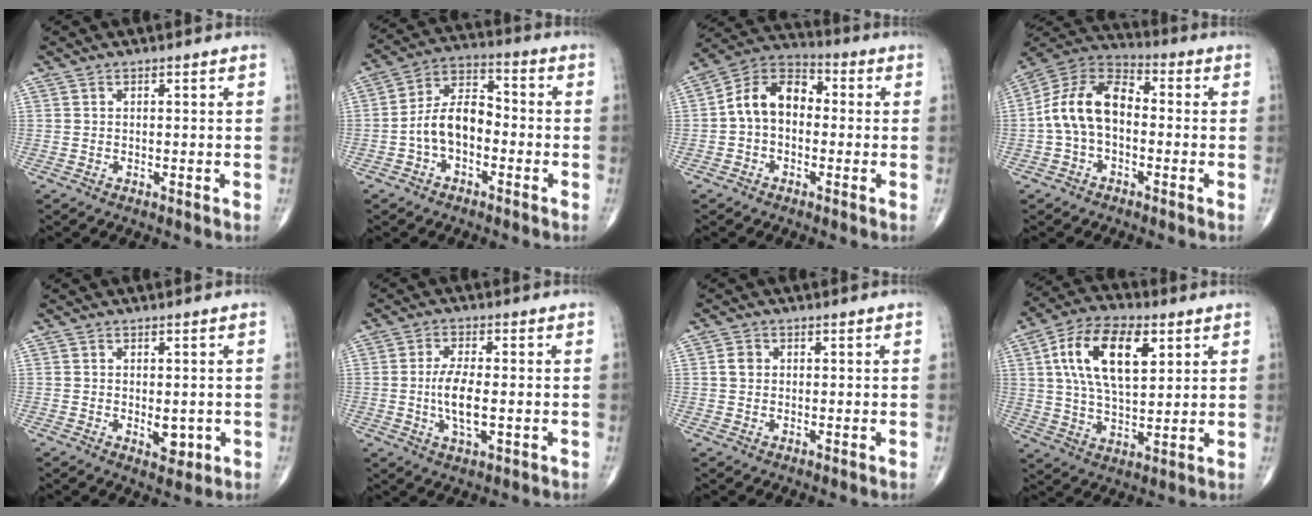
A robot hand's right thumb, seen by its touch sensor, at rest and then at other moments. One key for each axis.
{"total": 9.8, "fx": -2.3, "fy": 5.9, "fz": 7.5, "tx": -0.126, "ty": 0.043, "tz": -0.054}
{"total": 10.8, "fx": -0.3, "fy": 7.6, "fz": 7.7, "tx": -0.115, "ty": 0.037, "tz": -0.023}
{"total": 12.7, "fx": -1.0, "fy": 8.0, "fz": 9.9, "tx": -0.180, "ty": 0.038, "tz": -0.032}
{"total": 3.5, "fx": -0.6, "fy": 2.0, "fz": 2.9, "tx": -0.026, "ty": -0.005, "tz": -0.002}
{"total": 7.1, "fx": -0.7, "fy": 2.7, "fz": 6.6, "tx": -0.134, "ty": -0.005, "tz": -0.016}
{"total": 2.0, "fx": 0.3, "fy": 1.7, "fz": 1.0, "tx": -0.014, "ty": 0.004, "tz": 0.004}
{"total": 15.8, "fx": 5.2, "fy": 7.9, "fz": 12.7, "tx": -0.220, "ty": -0.003, "tz": 0.093}